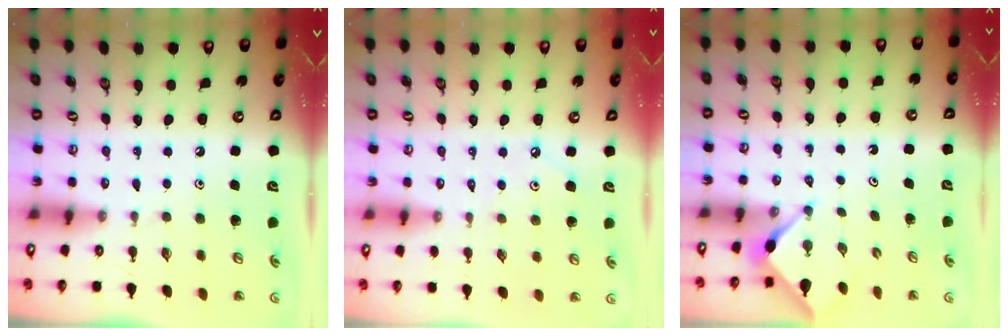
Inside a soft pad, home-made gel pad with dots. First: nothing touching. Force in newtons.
{"total": 1.7, "press": 1.7, "slide": 0.3}
{"total": 2.9, "press": 2.9, "slide": 0.4}